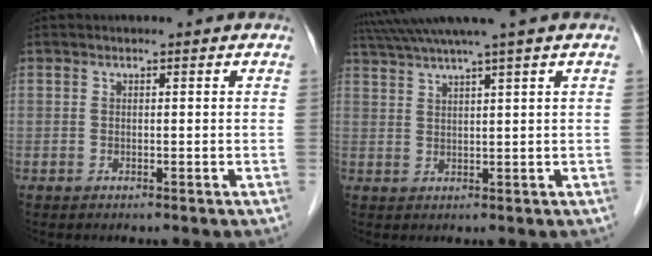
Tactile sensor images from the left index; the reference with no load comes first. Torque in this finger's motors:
{"motor_torque": [0.18, -0.51, 1.02, 0.21]}